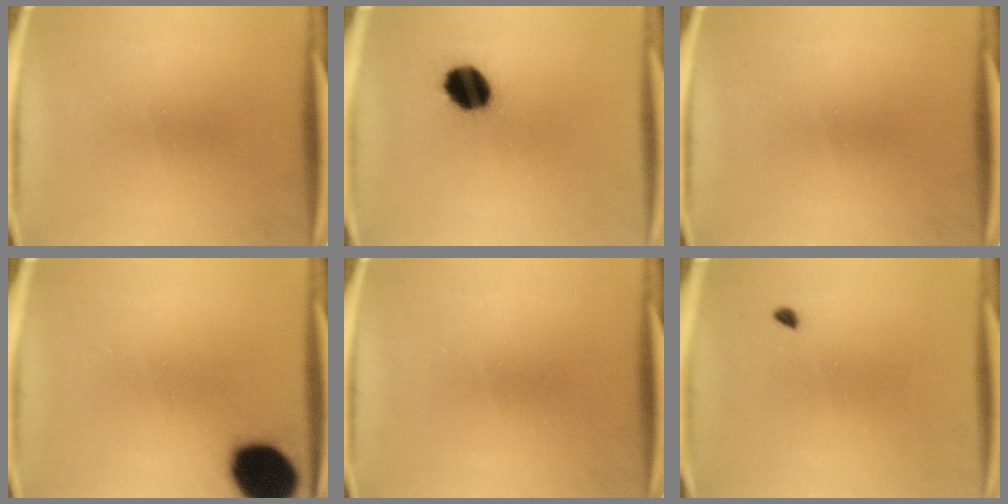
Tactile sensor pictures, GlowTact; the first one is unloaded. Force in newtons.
{"total": 10.2}
{"total": 0.0}
{"total": 16.4}
{"total": 0.0}
{"total": 0.8}